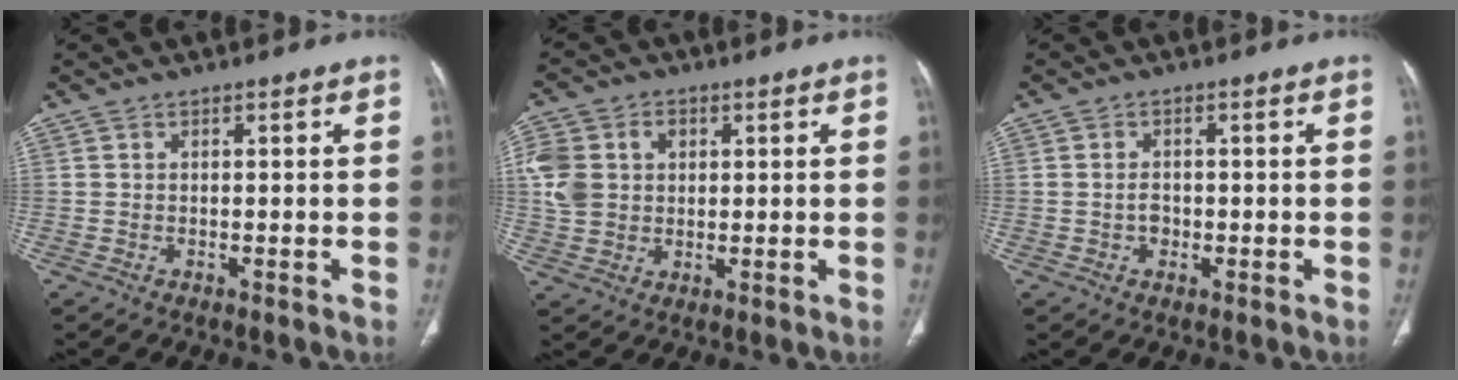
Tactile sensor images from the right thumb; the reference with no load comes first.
{"total": 10.3, "force": [1.9, 8.4, 5.8], "torque": [-0.117, 0.009, 0.038]}
{"total": 2.2, "force": [-0.4, 1.7, 1.3], "torque": [-0.019, 0.007, -0.008]}